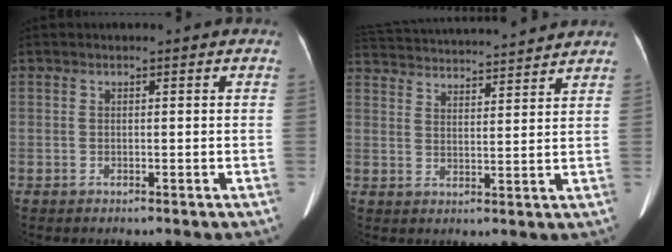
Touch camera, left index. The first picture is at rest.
{"total": 18.3, "force": [17.0, 2.0, 6.5], "torque": [-0.130, 0.037, 0.256]}